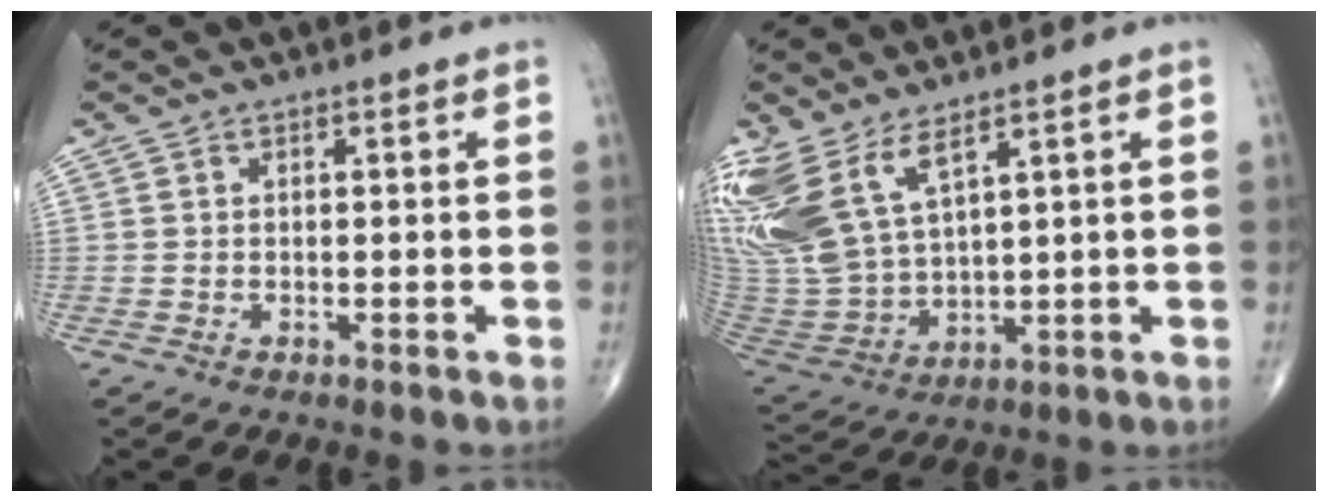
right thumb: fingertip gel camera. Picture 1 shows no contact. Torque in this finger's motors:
{"motor_torque": [0.18, 0.43, 1.21, 1.05, 0.26]}